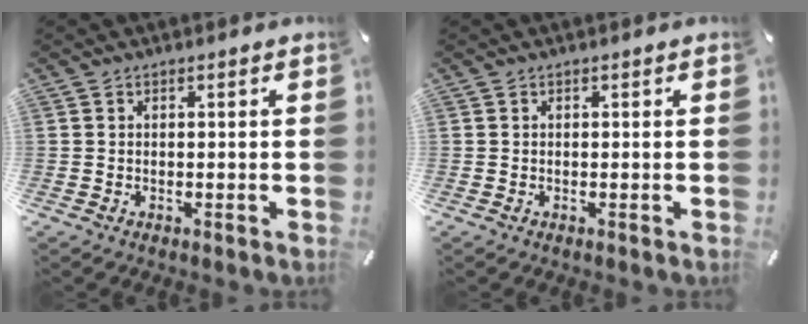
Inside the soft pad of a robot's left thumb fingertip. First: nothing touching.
{"total": 0.0}